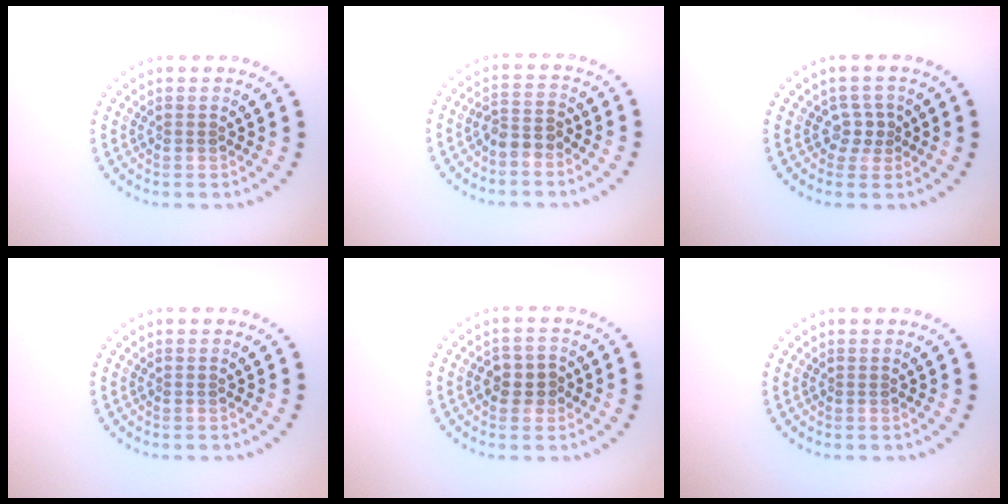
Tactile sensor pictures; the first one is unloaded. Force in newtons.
{"total": 2.1, "press": 1.8, "slide": 1.0}
{"total": 1.7, "press": 1.3, "slide": 1.2}
{"total": 0.0}
{"total": 2.4, "press": 2.3, "slide": 0.6}
{"total": 0.0}